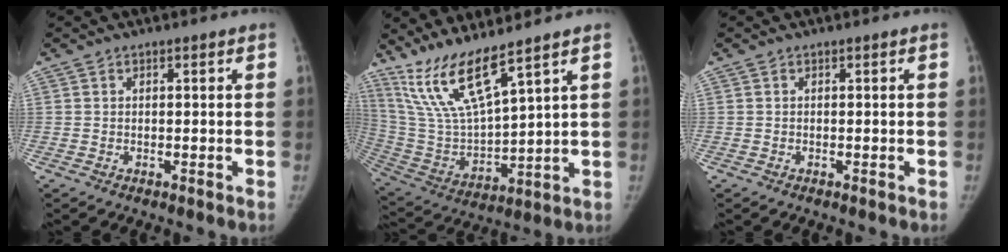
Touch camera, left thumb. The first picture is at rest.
{"total": 13.5, "force": [10.1, 1.8, 8.7], "torque": [-0.170, -0.058, 0.221]}
{"total": 0.0}